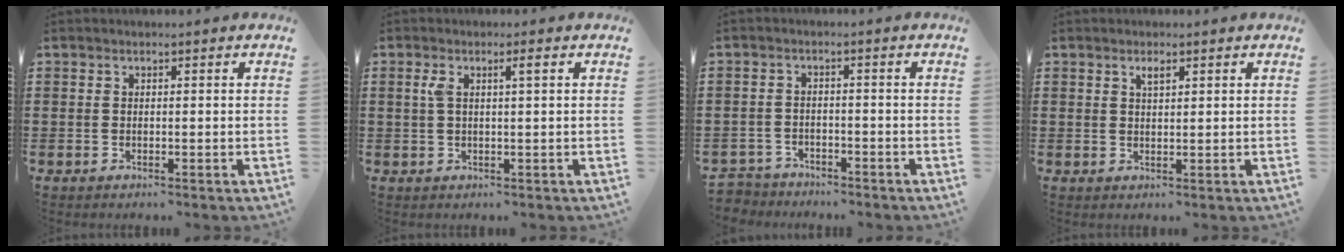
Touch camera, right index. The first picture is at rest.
{"total": 2.5, "force": [0.7, 0.3, 2.4], "torque": [-0.047, 0.002, 0.010]}
{"total": 2.6, "force": [-2.5, 0.7, -0.4], "torque": [0.000, 0.000, -0.057]}
{"total": 1.4, "force": [0.8, 0.4, 1.1], "torque": [-0.023, 0.002, 0.013]}